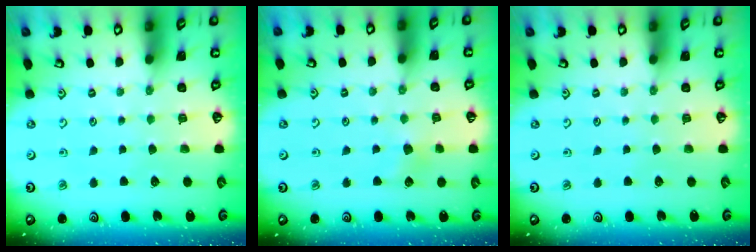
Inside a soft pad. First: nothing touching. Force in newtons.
{"total": 5.2, "press": 5.1, "slide": 0.4}
{"total": 0.0}